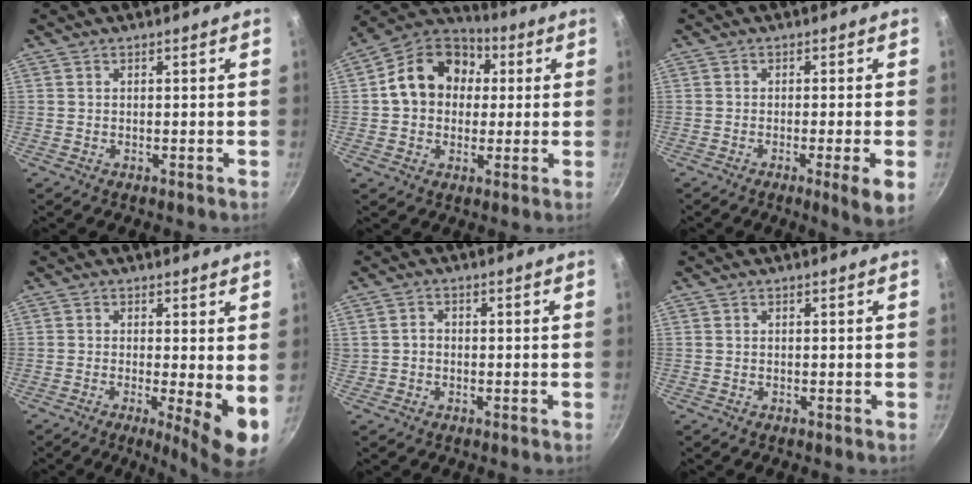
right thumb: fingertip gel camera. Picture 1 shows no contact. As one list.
[{"total": 15.5, "force": [2.5, 12.4, 8.9], "torque": [-0.120, 0.029, 0.025]}, {"total": 5.4, "force": [-1.7, 0.2, 5.2], "torque": [-0.081, 0.000, -0.025]}, {"total": 8.0, "force": [-0.6, 1.7, 7.8], "torque": [-0.102, -0.018, -0.007]}, {"total": 1.9, "force": [-0.3, 1.7, 0.9], "torque": [-0.007, 0.012, -0.005]}, {"total": 0.0}]